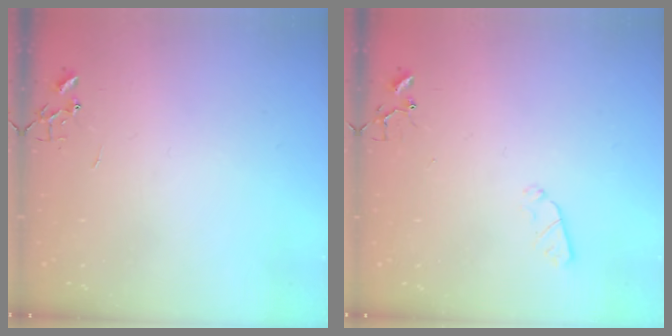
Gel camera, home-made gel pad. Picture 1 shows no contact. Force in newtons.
{"total": 4.5, "press": 4.5, "slide": 0.4}